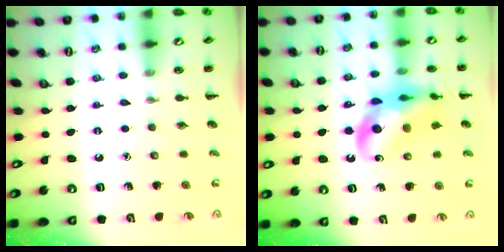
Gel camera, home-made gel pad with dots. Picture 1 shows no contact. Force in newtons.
{"total": 14.9, "press": 14.5, "slide": 3.3}